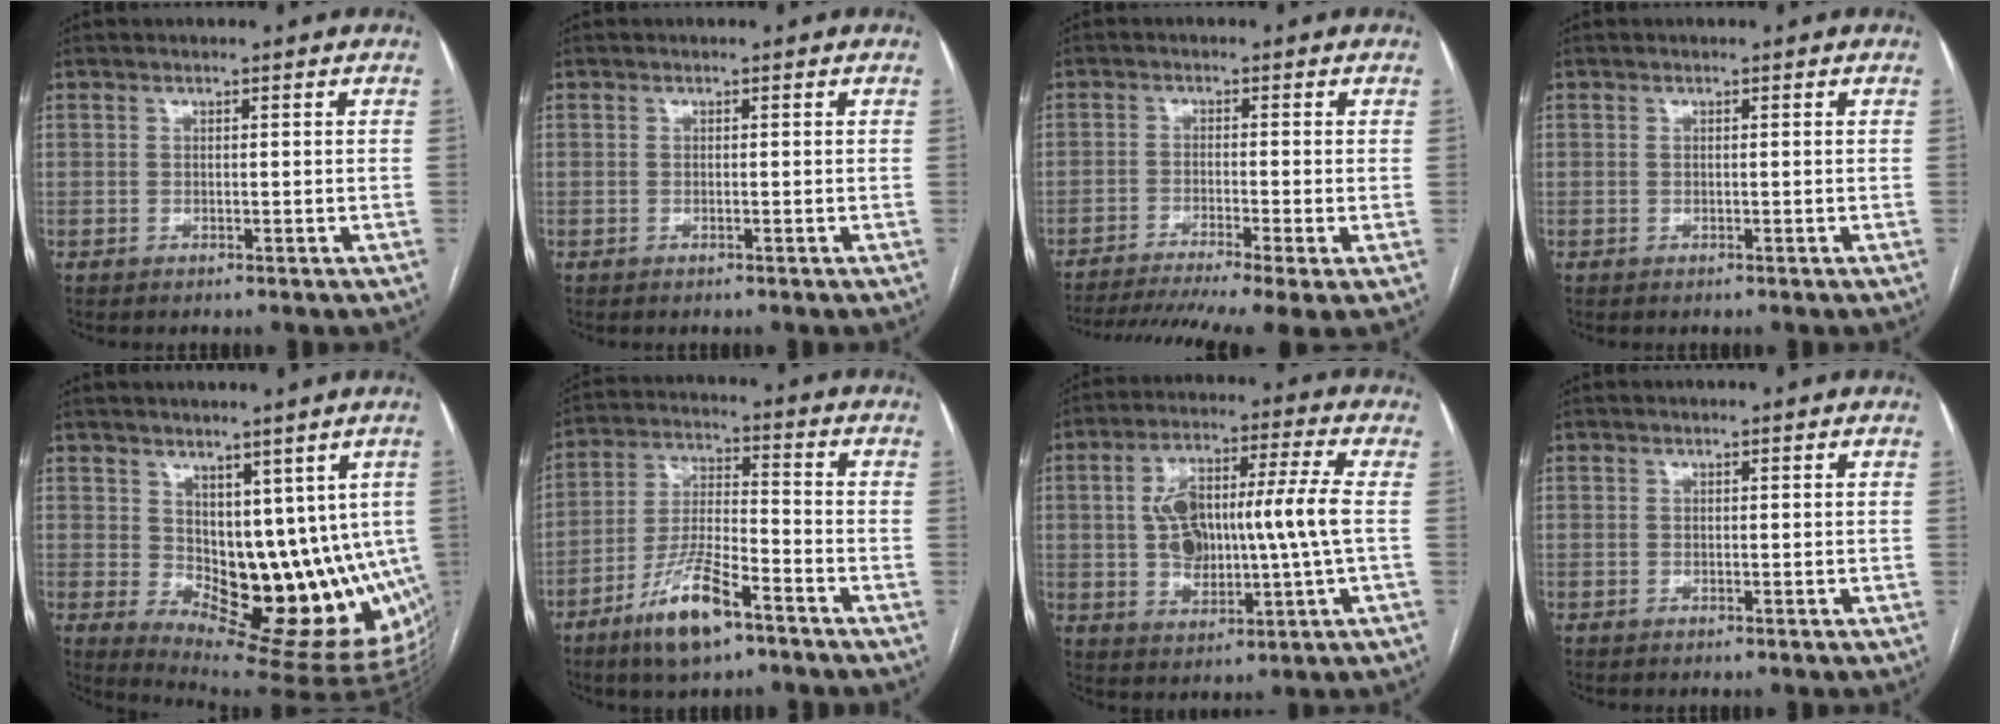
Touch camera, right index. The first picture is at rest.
{"total": 0.0}
{"total": 13.0, "force": [-9.6, 0.1, 8.7], "torque": [-0.134, -0.023, -0.153]}
{"total": 0.0}
{"total": 15.6, "force": [1.4, 8.8, 12.8], "torque": [-0.165, -0.004, 0.040]}
{"total": 11.3, "force": [-7.1, 2.7, 8.4], "torque": [-0.171, -0.011, -0.130]}
{"total": 14.5, "force": [0.5, 3.1, 14.1], "torque": [-0.266, 0.023, 0.012]}
{"total": 0.0}